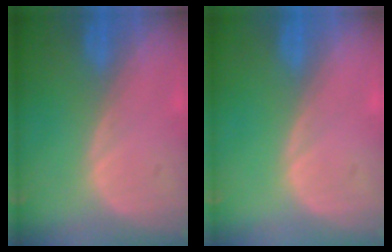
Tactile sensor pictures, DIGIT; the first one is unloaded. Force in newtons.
{"total": 0.0}